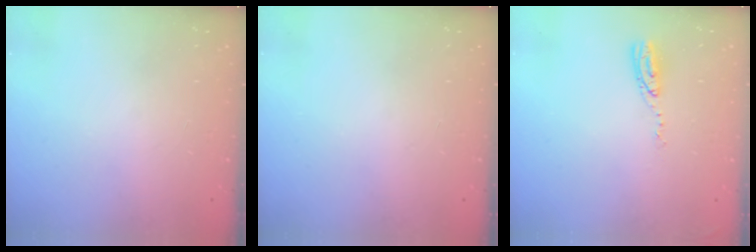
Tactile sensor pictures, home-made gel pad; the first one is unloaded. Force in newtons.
{"total": 0.0}
{"total": 5.9, "press": 5.9, "slide": 0.4}